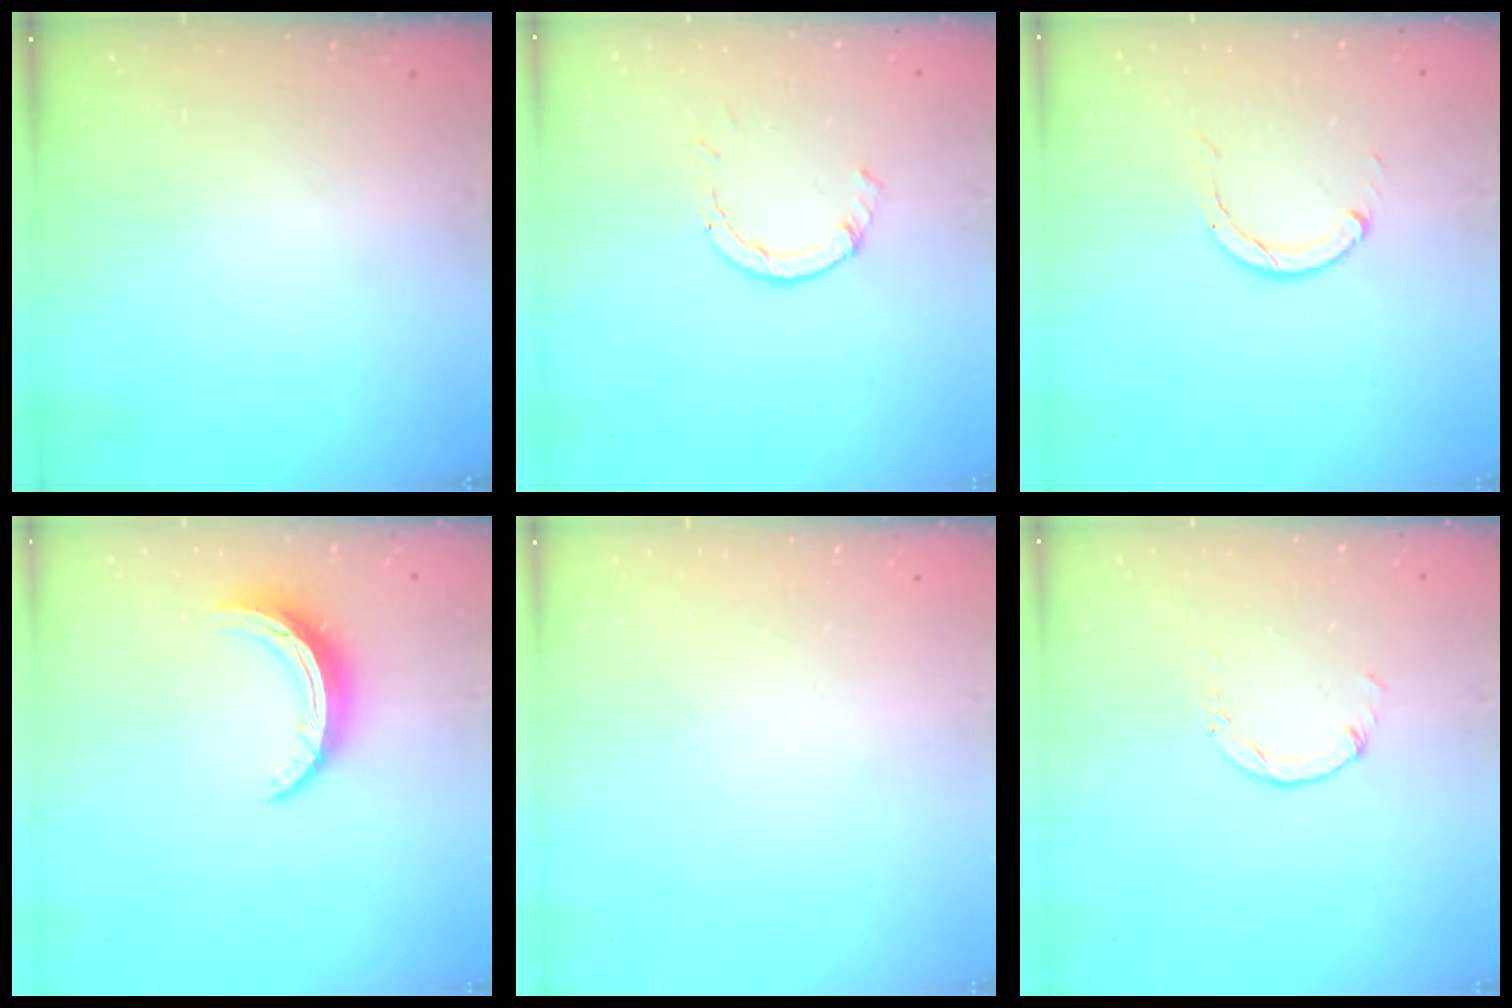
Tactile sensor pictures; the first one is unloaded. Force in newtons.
{"total": 2.6, "press": 2.5, "slide": 0.3}
{"total": 1.9, "press": 1.9, "slide": 0.2}
{"total": 9.4, "press": 9.4, "slide": 0.7}
{"total": 2.6, "press": 2.6, "slide": 0.2}
{"total": 1.5, "press": 1.5, "slide": 0.2}